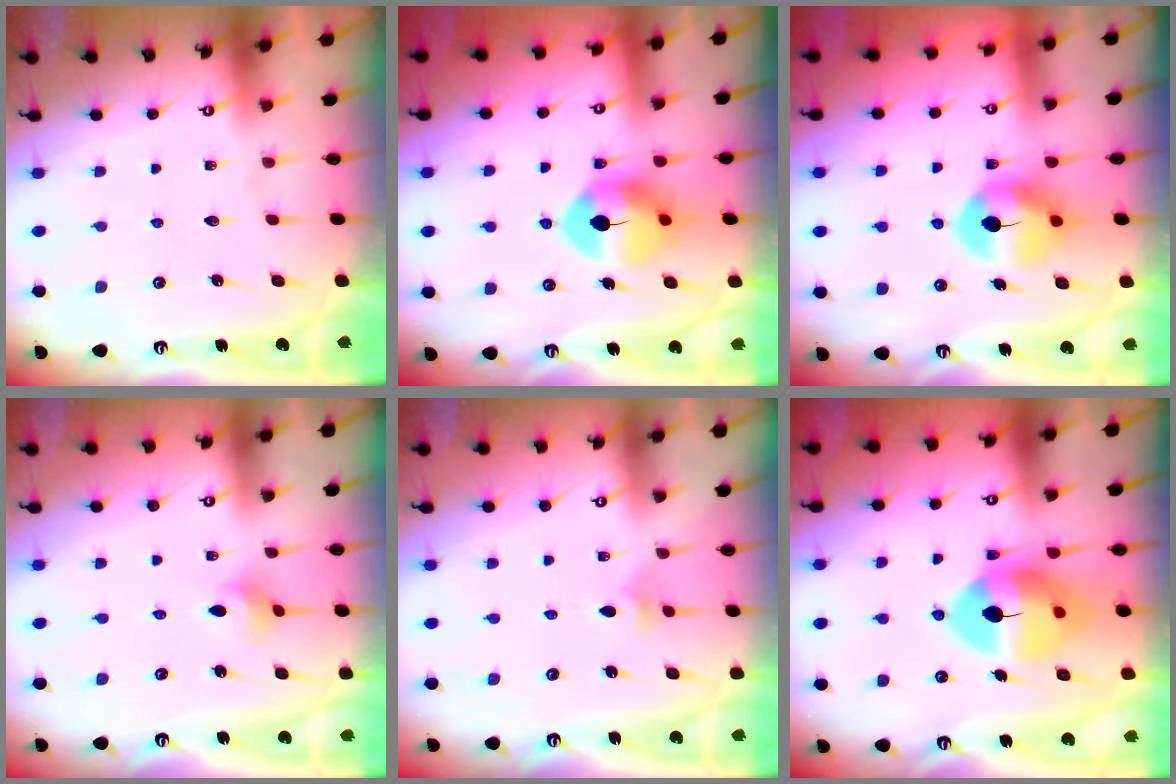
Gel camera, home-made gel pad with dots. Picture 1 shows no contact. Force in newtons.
{"total": 8.5, "press": 8.5, "slide": 0.3}
{"total": 7.4, "press": 7.3, "slide": 1.1}
{"total": 2.3, "press": 2.3, "slide": 0.5}
{"total": 3.1, "press": 3.1, "slide": 0.6}
{"total": 13.6, "press": 13.5, "slide": 2.0}